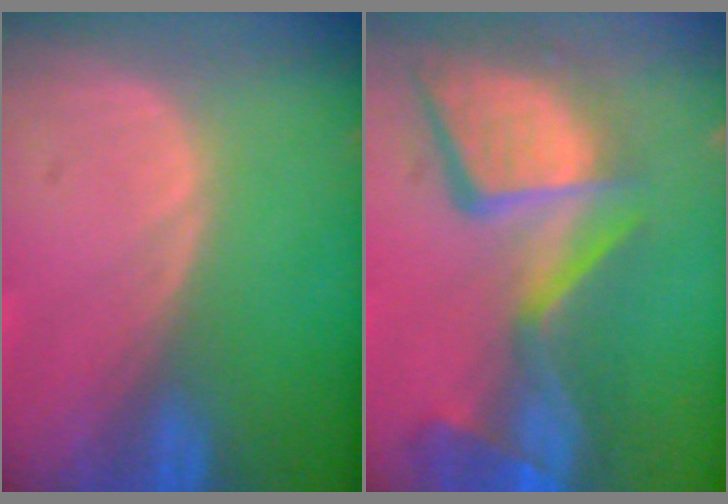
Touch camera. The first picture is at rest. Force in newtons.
{"total": 13.8, "press": 11.2, "slide": 8.1}